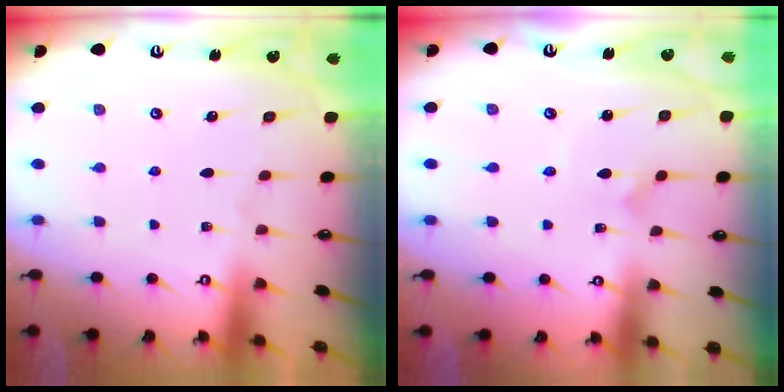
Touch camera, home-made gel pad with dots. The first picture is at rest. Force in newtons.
{"total": 2.1, "press": 2.1, "slide": 0.1}